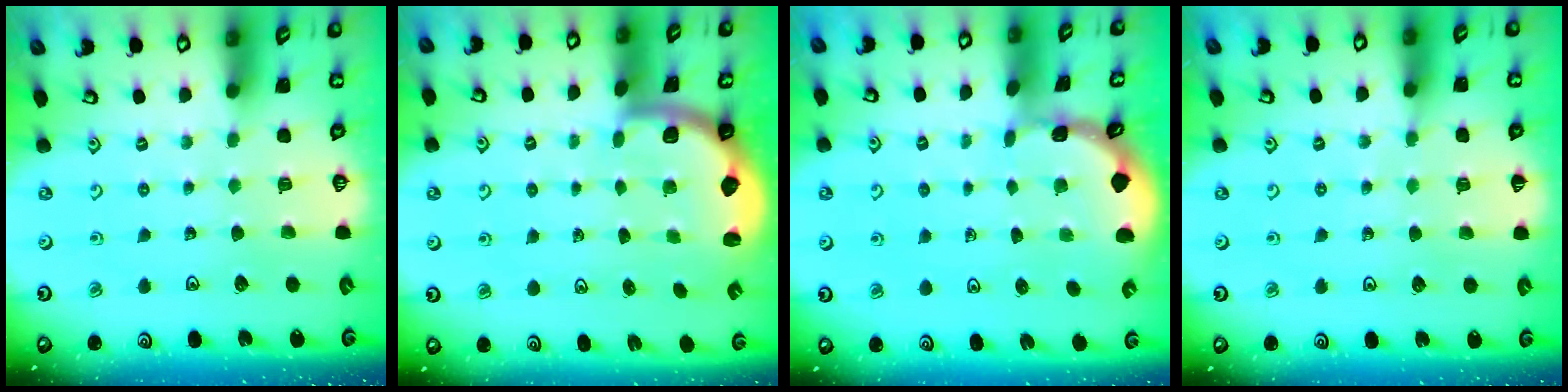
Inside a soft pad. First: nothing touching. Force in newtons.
{"total": 2.0, "press": 2.0, "slide": 0.5}
{"total": 0.6, "press": 0.6, "slide": 0.2}
{"total": 5.8, "press": 5.7, "slide": 0.8}